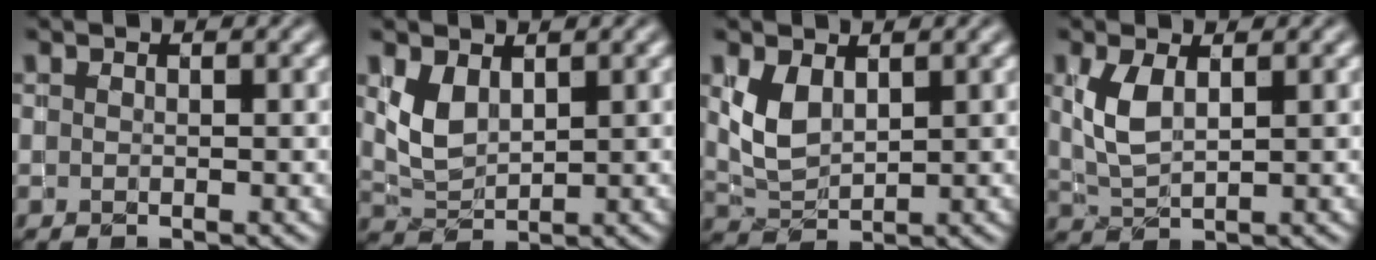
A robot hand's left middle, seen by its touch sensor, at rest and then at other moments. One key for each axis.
{"total": 2.7, "fx": 1.0, "fy": 1.6, "fz": 1.9, "tx": -0.045, "ty": -0.004, "tz": 0.028}
{"total": 3.0, "fx": 1.0, "fy": 1.8, "fz": 2.1, "tx": -0.052, "ty": -0.003, "tz": 0.027}
{"total": 3.3, "fx": 0.8, "fy": 1.6, "fz": 2.8, "tx": -0.071, "ty": 0.000, "tz": 0.022}